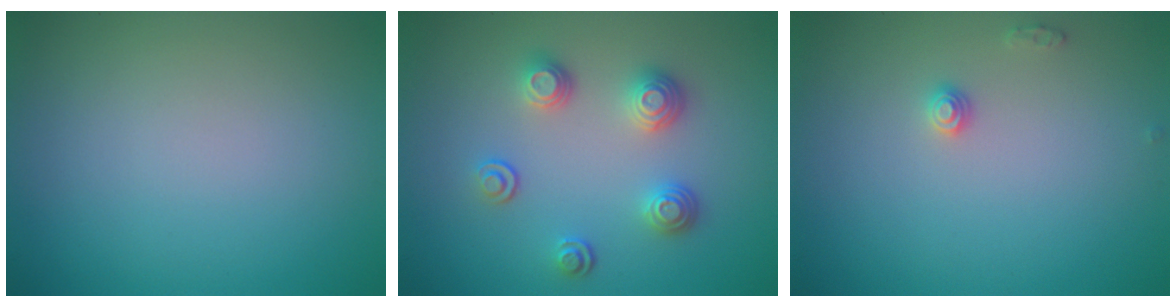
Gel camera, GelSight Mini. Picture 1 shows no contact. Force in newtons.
{"total": 3.4, "press": 2.9, "slide": 1.8}
{"total": 1.0, "press": 1.0, "slide": 0.1}